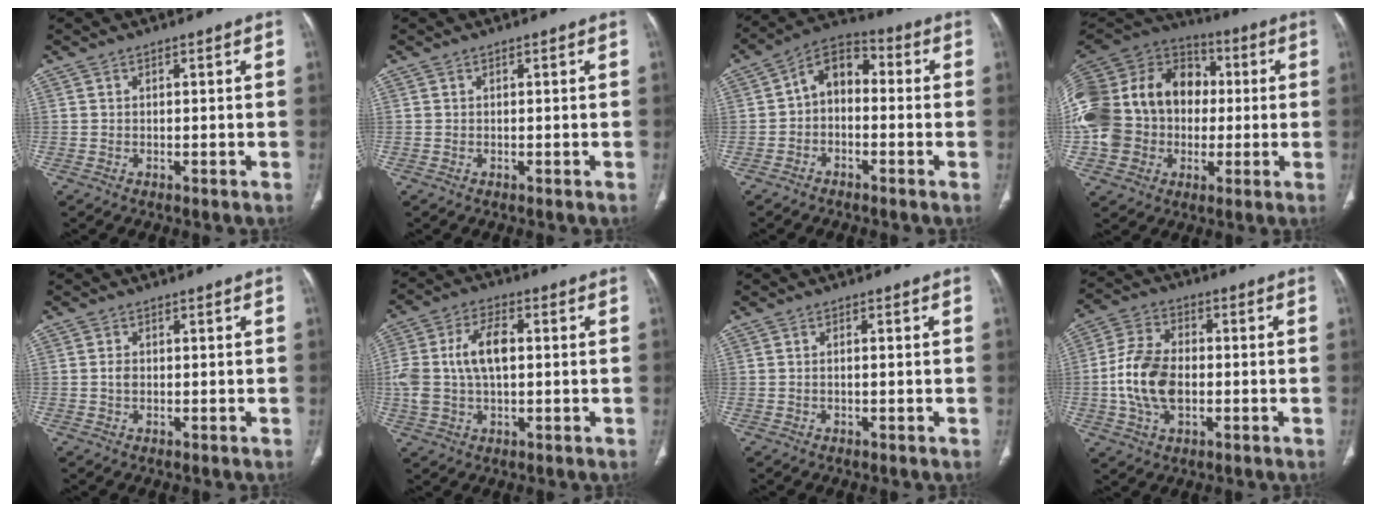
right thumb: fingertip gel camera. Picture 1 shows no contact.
{"total": 0.0}
{"total": 8.1, "force": [-0.7, 5.6, 5.8], "torque": [-0.069, 0.036, -0.033]}
{"total": 28.3, "force": [-0.9, 22.9, 16.6], "torque": [-0.362, 0.054, -0.014]}
{"total": 1.5, "force": [-0.1, 1.1, 1.0], "torque": [-0.019, 0.002, -0.003]}
{"total": 10.6, "force": [0.8, 5.8, 8.8], "torque": [-0.187, 0.020, 0.016]}
{"total": 1.0, "force": [-0.1, 0.3, 0.9], "torque": [-0.023, 0.008, 0.000]}
{"total": 12.1, "force": [-1.6, 7.6, 9.3], "torque": [-0.181, 0.017, -0.032]}